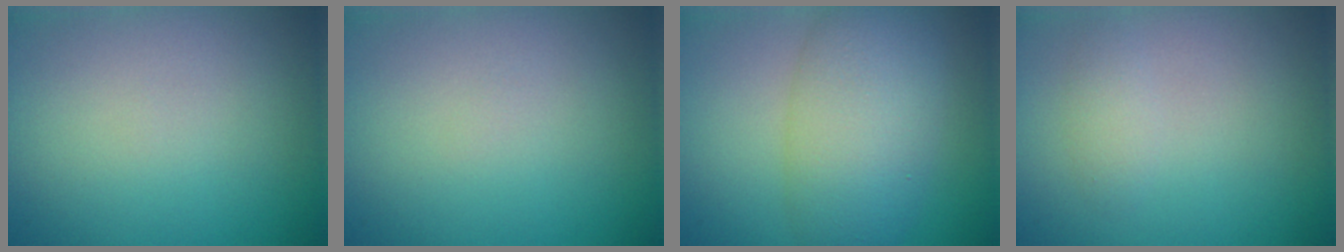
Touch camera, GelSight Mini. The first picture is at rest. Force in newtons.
{"total": 0.0}
{"total": 6.8, "press": 6.7, "slide": 0.3}
{"total": 1.1, "press": 1.1, "slide": 0.1}